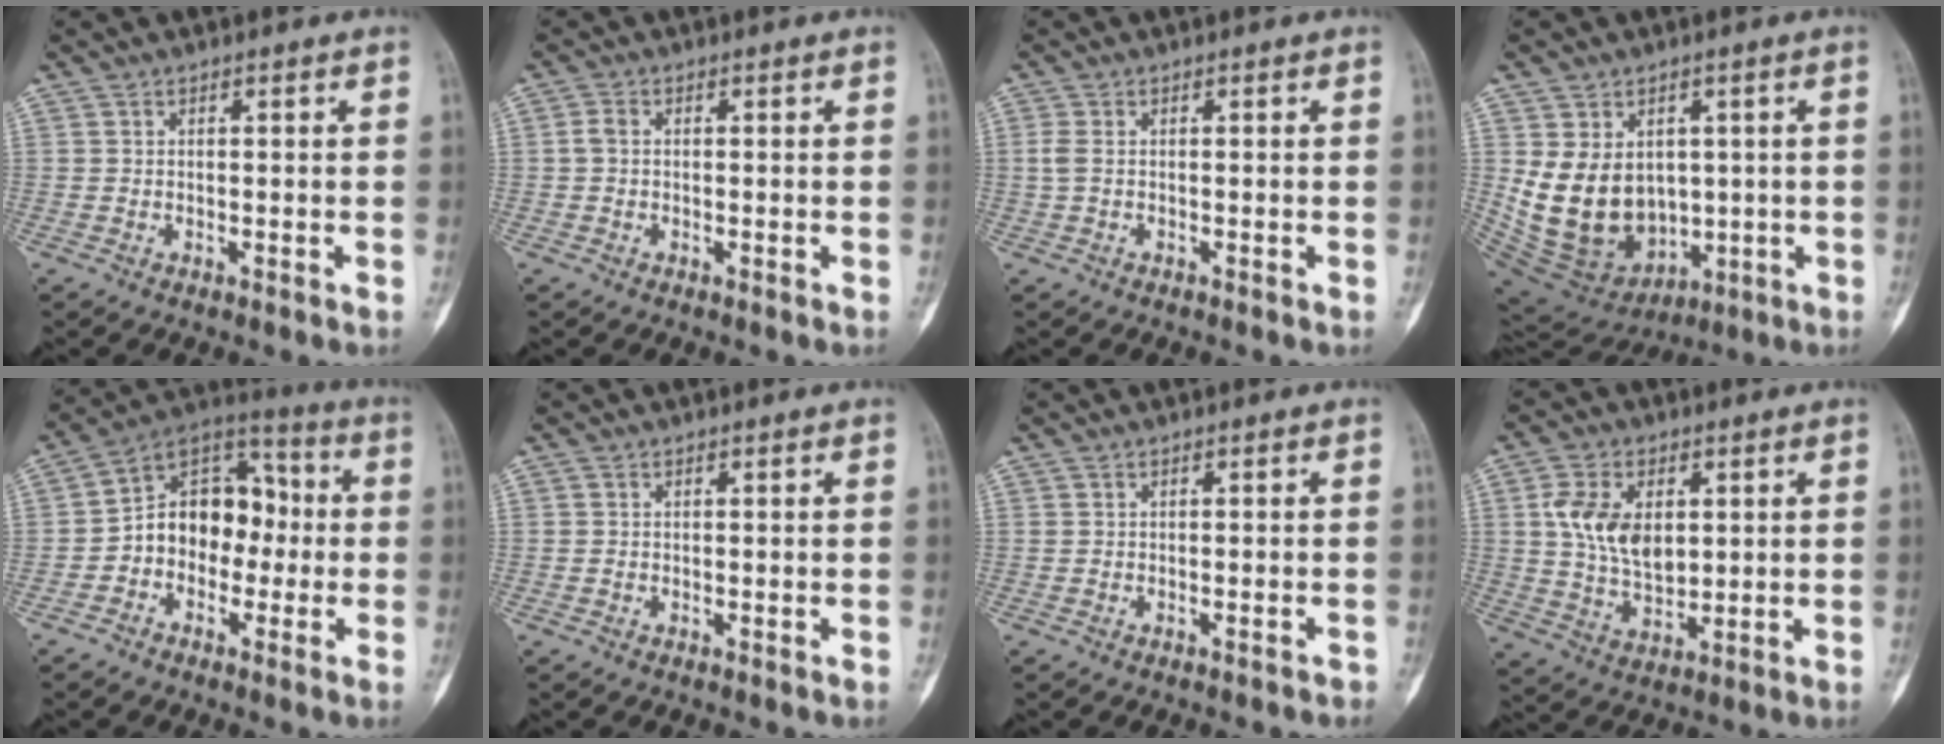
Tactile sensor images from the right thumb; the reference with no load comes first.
{"total": 1.8, "force": [0.1, 1.2, 1.3], "torque": [-0.025, 0.005, 0.001]}
{"total": 2.0, "force": [0.1, 1.2, 1.6], "torque": [-0.051, 0.000, 0.001]}
{"total": 15.6, "force": [1.0, 12.1, 9.8], "torque": [-0.143, -0.012, 0.060]}
{"total": 13.3, "force": [-1.5, 9.8, 8.8], "torque": [-0.095, 0.051, -0.040]}
{"total": 0.0}
{"total": 0.9, "force": [-0.7, 0.3, 0.6], "torque": [-0.013, 0.006, -0.003]}
{"total": 11.5, "force": [2.5, 7.2, 8.6], "torque": [-0.142, -0.011, 0.051]}